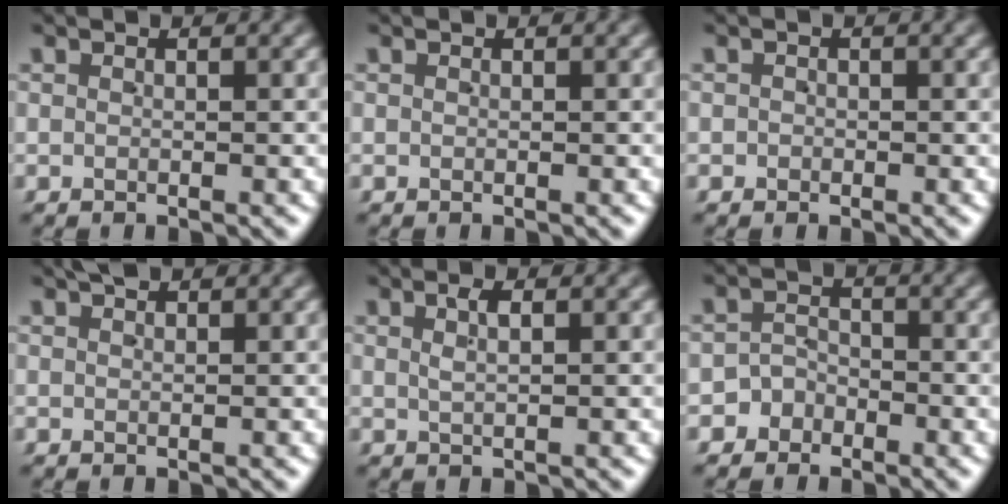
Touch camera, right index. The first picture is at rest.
{"total": 0.0}
{"total": 0.7, "force": [-0.6, 0.3, -0.3], "torque": [0.009, -0.006, -0.008]}
{"total": 1.3, "force": [1.0, 0.5, 0.8], "torque": [-0.008, -0.002, 0.018]}
{"total": 1.4, "force": [0.6, 0.2, 1.3], "torque": [-0.020, 0.000, 0.014]}
{"total": 3.0, "force": [-1.9, 2.4, -0.2], "torque": [0.003, -0.003, -0.036]}